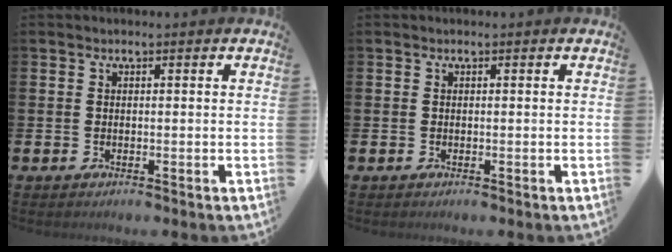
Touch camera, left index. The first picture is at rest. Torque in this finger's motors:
{"motor_torque": [-0.01, 0.01, 0.00, 0.01]}